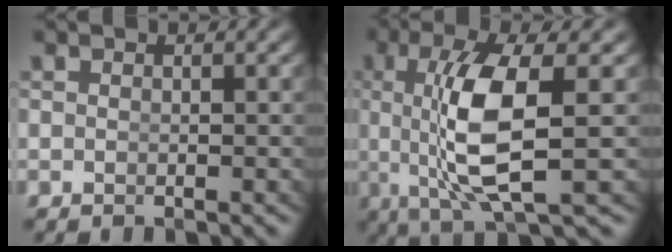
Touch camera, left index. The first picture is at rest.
{"total": 7.6, "force": [0.2, 1.5, 7.4], "torque": [-0.150, -0.014, 0.016]}